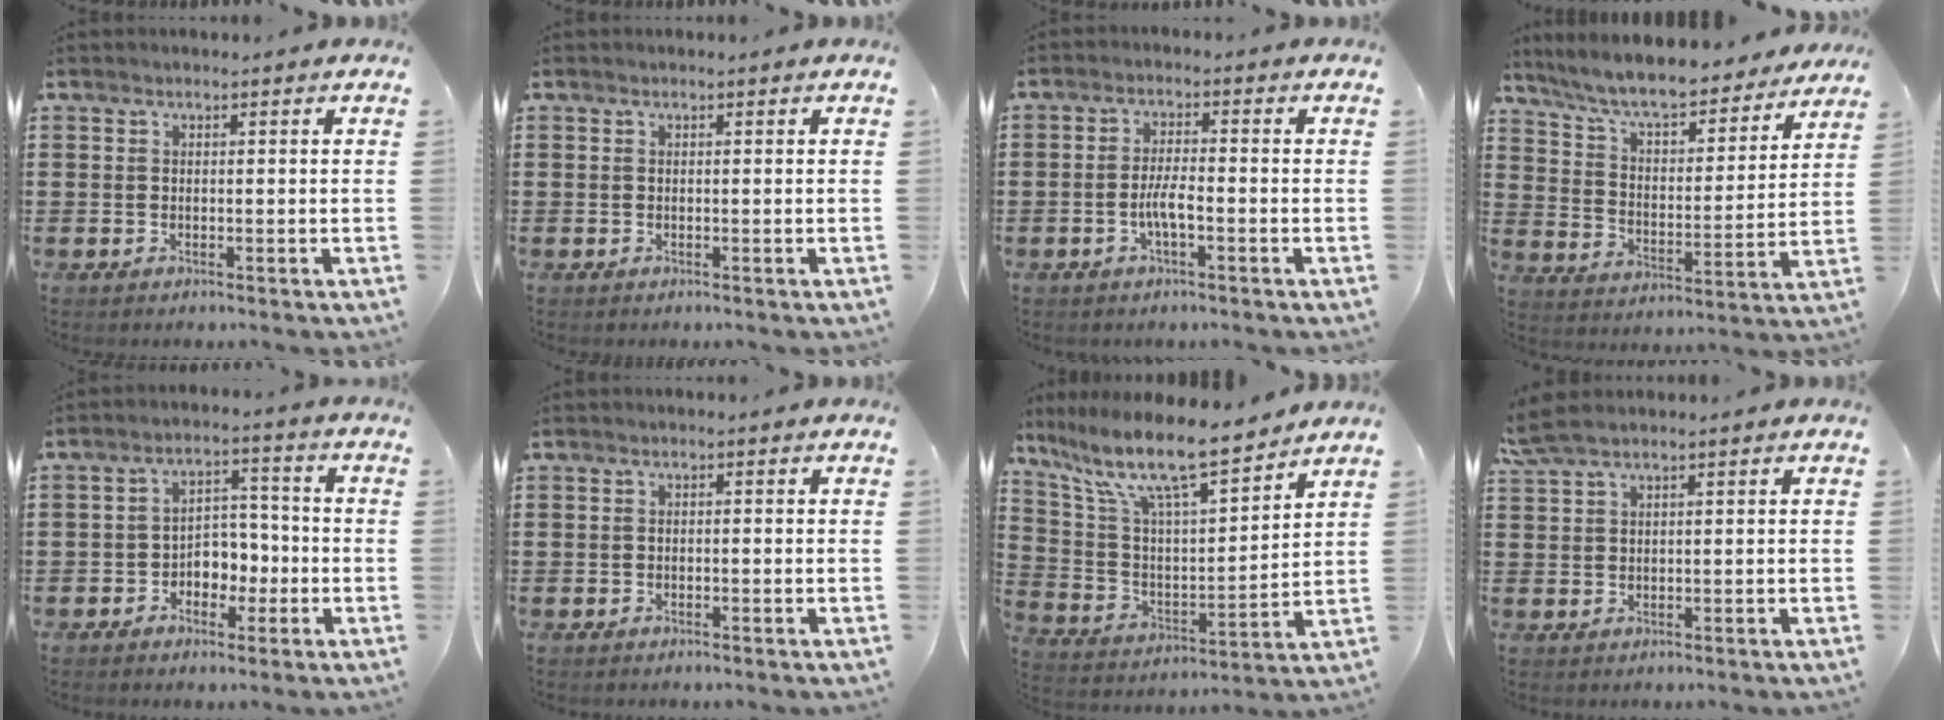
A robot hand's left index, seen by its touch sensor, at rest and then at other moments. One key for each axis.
{"total": 0.0}
{"total": 3.9, "fx": -1.2, "fy": 0.8, "fz": 3.6, "tx": -0.077, "ty": -0.001, "tz": -0.027}
{"total": 8.0, "fx": 7.3, "fy": 0.6, "fz": 3.1, "tx": -0.089, "ty": -0.045, "tz": 0.125}
{"total": 4.5, "fx": -1.8, "fy": 3.5, "fz": 2.2, "tx": -0.041, "ty": 0.008, "tz": -0.040}
{"total": 0.6, "fx": -0.5, "fy": 0.3, "fz": 0.2, "tx": -0.008, "ty": -0.002, "tz": -0.010}
{"total": 12.1, "fx": 9.7, "fy": 1.8, "fz": 6.9, "tx": -0.172, "ty": -0.058, "tz": 0.165}
{"total": 2.9, "fx": 1.9, "fy": 0.5, "fz": 2.2, "tx": -0.046, "ty": 0.001, "tz": 0.036}